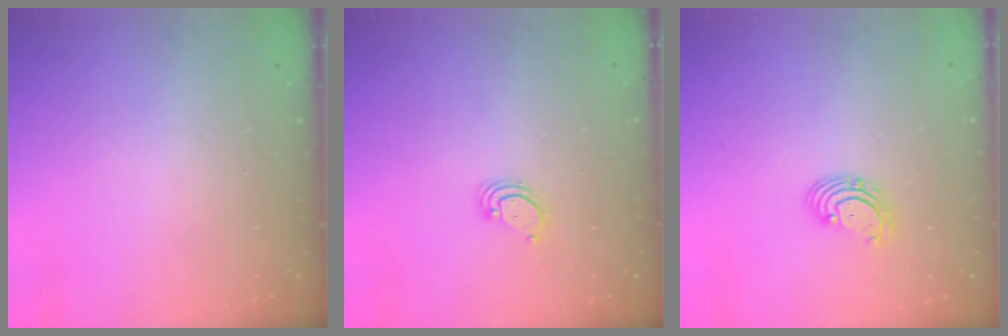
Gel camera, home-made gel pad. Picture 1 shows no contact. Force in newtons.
{"total": 2.8, "press": 2.8, "slide": 0.2}
{"total": 2.7, "press": 2.7, "slide": 0.3}